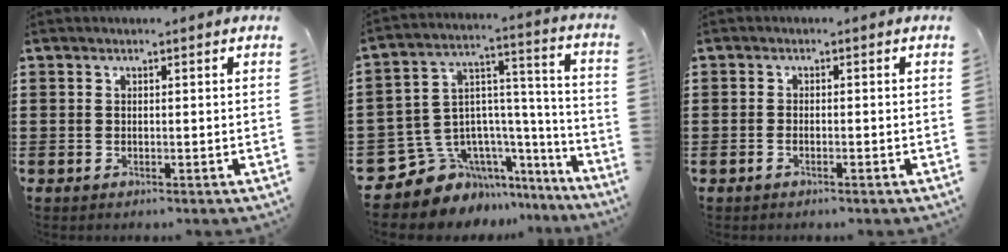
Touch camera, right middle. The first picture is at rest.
{"total": 8.8, "force": [-6.4, 5.9, 1.1], "torque": [-0.058, -0.007, -0.119]}
{"total": 0.9, "force": [-0.6, 0.2, 0.7], "torque": [-0.015, -0.004, -0.010]}